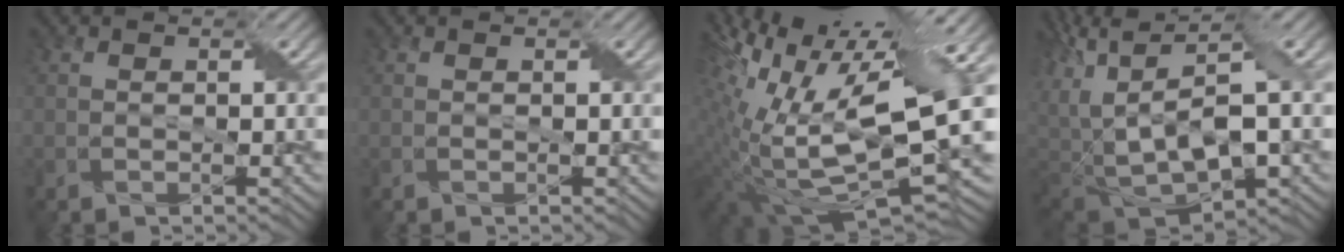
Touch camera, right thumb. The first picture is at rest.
{"total": 0.0}
{"total": 17.4, "force": [4.9, 6.2, 15.5], "torque": [-0.290, -0.001, 0.100]}
{"total": 14.2, "force": [-0.9, 6.6, 12.5], "torque": [-0.271, -0.017, 0.009]}